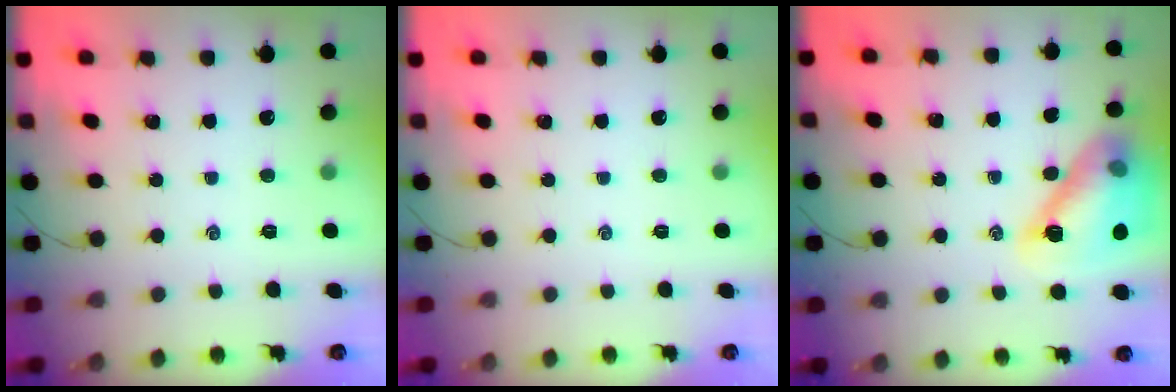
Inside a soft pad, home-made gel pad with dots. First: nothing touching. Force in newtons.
{"total": 0.0}
{"total": 15.3, "press": 15.2, "slide": 1.8}